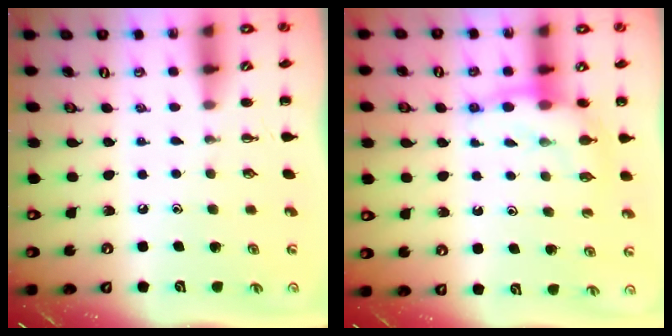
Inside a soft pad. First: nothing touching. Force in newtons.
{"total": 10.2, "press": 10.1, "slide": 1.6}